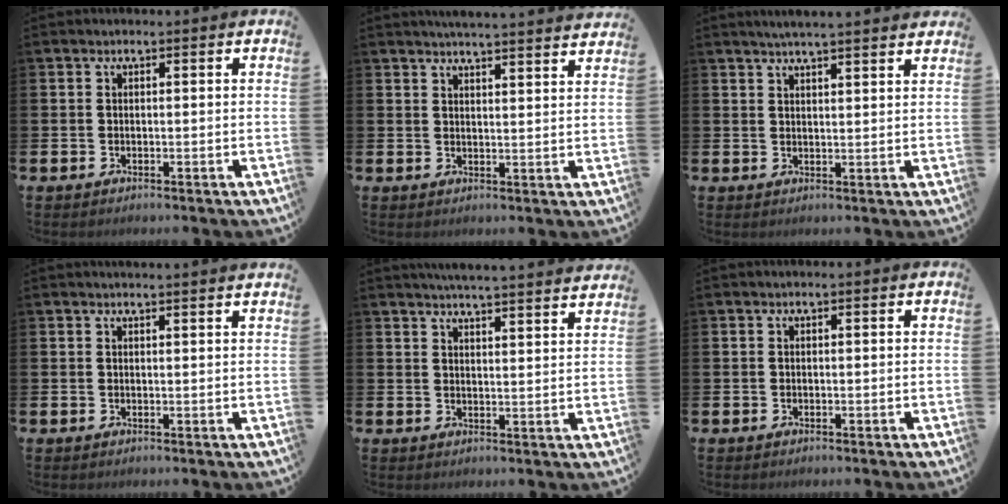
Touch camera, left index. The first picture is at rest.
{"total": 4.2, "force": [4.1, -0.6, 0.4], "torque": [-0.013, -0.023, 0.073]}
{"total": 3.7, "force": [3.5, -0.4, 0.9], "torque": [-0.024, -0.013, 0.064]}
{"total": 1.3, "force": [1.3, -0.2, 0.0], "torque": [0.004, -0.007, 0.023]}
{"total": 4.9, "force": [4.9, -0.6, 0.5], "torque": [-0.019, -0.028, 0.085]}
{"total": 0.0}